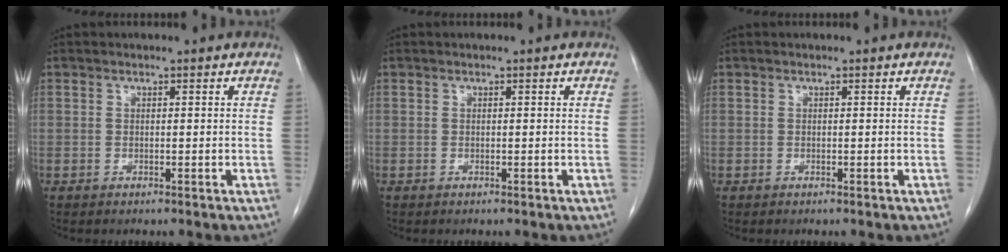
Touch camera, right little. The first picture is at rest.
{"total": 0.0}
{"total": 0.0}